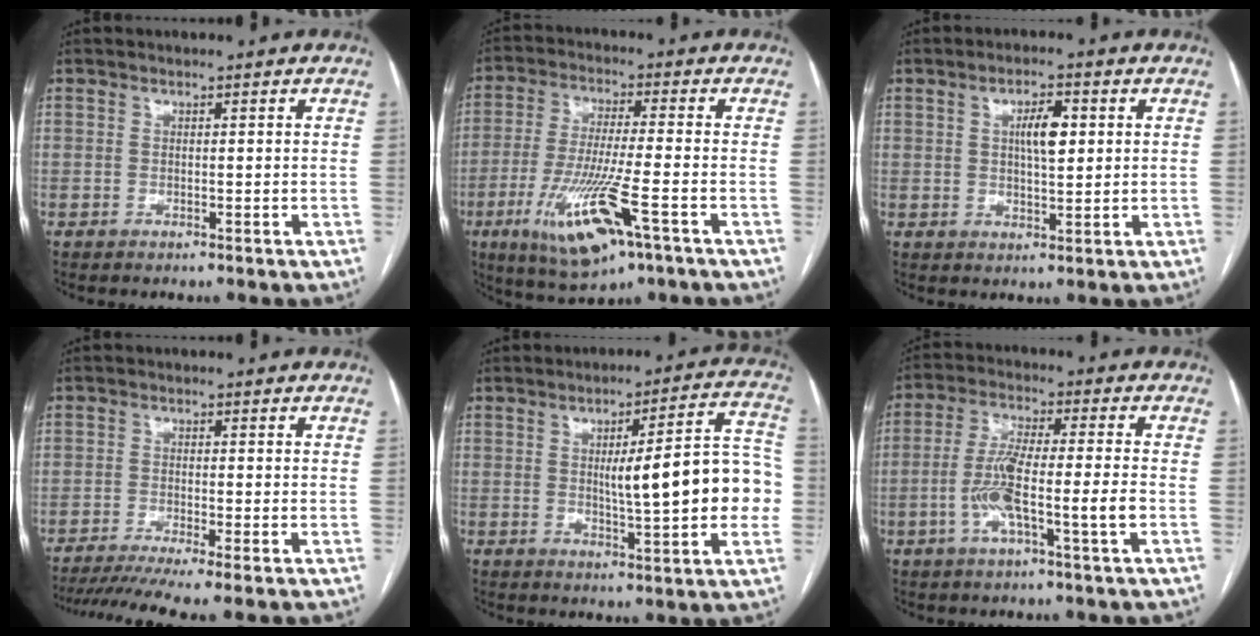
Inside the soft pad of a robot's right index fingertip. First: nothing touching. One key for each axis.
{"total": 13.8, "fx": -6.2, "fy": 1.7, "fz": 12.2, "tx": -0.246, "ty": -0.031, "tz": -0.104}
{"total": 4.9, "fx": 1.1, "fy": 1.4, "fz": 4.6, "tx": -0.078, "ty": 0.007, "tz": 0.019}
{"total": 8.8, "fx": -6.8, "fy": -0.5, "fz": 5.5, "tx": -0.085, "ty": -0.015, "tz": -0.109}
{"total": 15.3, "fx": -0.5, "fy": 2.3, "fz": 15.1, "tx": -0.192, "ty": 0.028, "tz": -0.003}
{"total": 9.4, "fx": -2.6, "fy": 0.3, "fz": 9.1, "tx": -0.179, "ty": 0.005, "tz": -0.053}